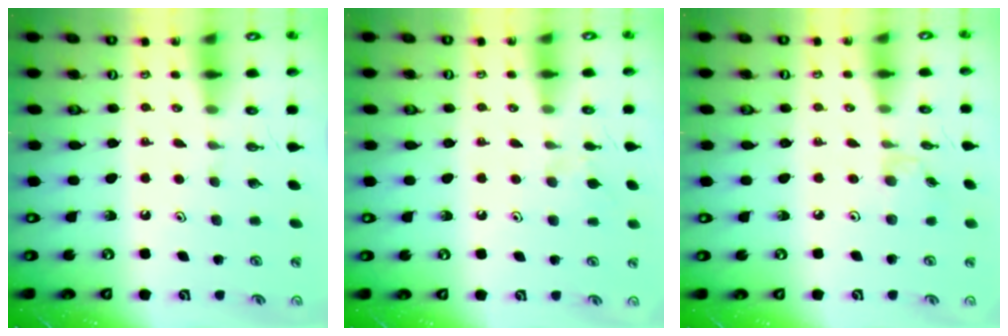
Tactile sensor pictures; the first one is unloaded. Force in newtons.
{"total": 4.1, "press": 4.1, "slide": 0.7}
{"total": 2.3, "press": 2.3, "slide": 0.3}